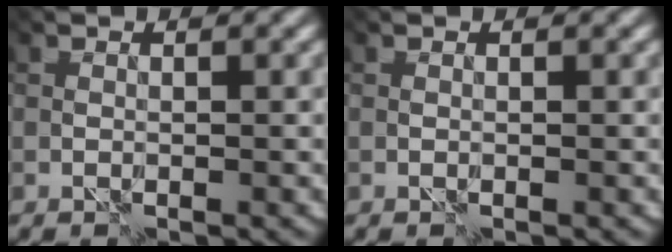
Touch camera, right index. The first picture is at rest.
{"total": 0.0}